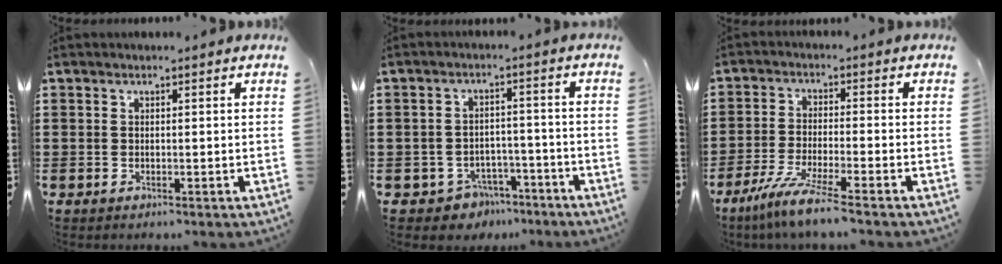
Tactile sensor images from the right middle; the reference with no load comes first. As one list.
[{"total": 3.8, "force": [-3.4, 1.7, 0.4], "torque": [-0.015, 0.011, -0.070]}, {"total": 6.4, "force": [-5.0, -0.3, 4.0], "torque": [-0.090, -0.020, -0.097]}]